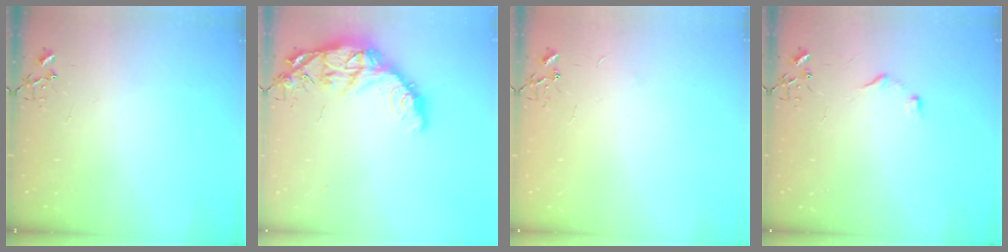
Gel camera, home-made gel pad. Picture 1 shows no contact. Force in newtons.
{"total": 15.2, "press": 15.2, "slide": 1.2}
{"total": 2.4, "press": 2.4, "slide": 0.3}
{"total": 6.7, "press": 6.7, "slide": 0.7}